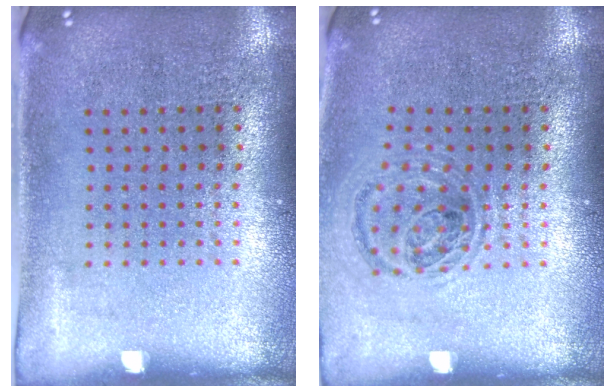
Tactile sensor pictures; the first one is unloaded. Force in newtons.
{"total": 0.9, "press": 0.9, "slide": 0.2}